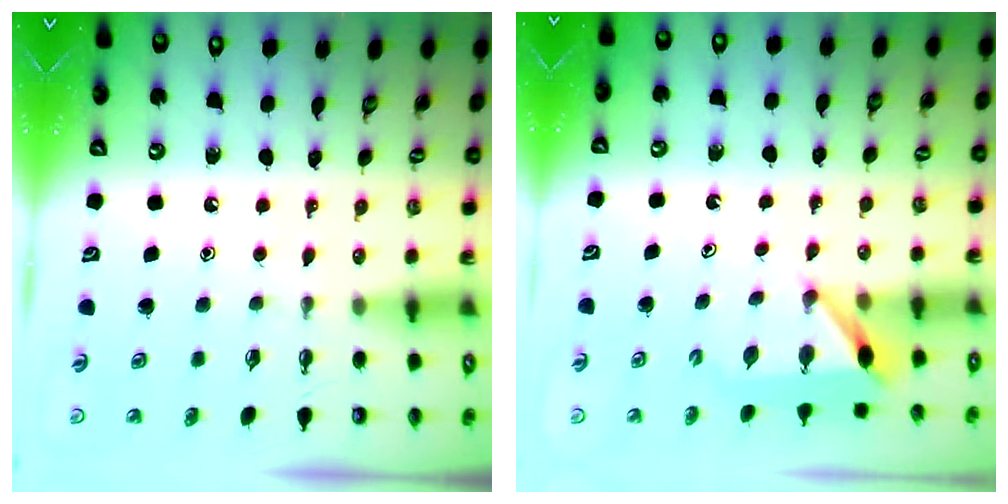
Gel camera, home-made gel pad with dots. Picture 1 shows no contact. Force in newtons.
{"total": 5.9, "press": 5.8, "slide": 0.5}